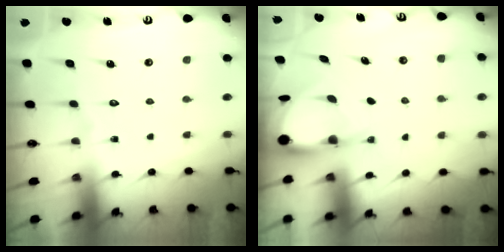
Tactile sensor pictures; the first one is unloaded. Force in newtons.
{"total": 3.9, "press": 3.9, "slide": 0.6}